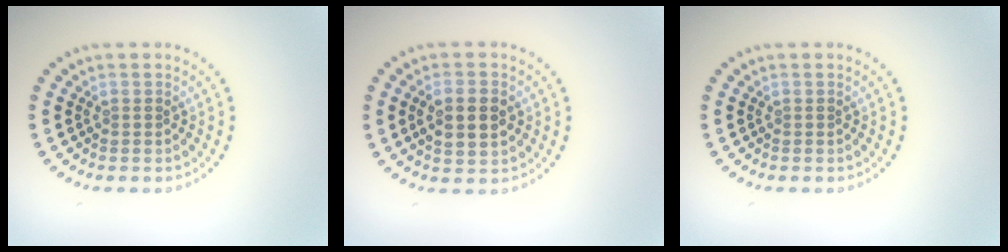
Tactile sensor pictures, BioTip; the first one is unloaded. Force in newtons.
{"total": 3.6, "press": 3.6, "slide": 0.4}
{"total": 0.0}